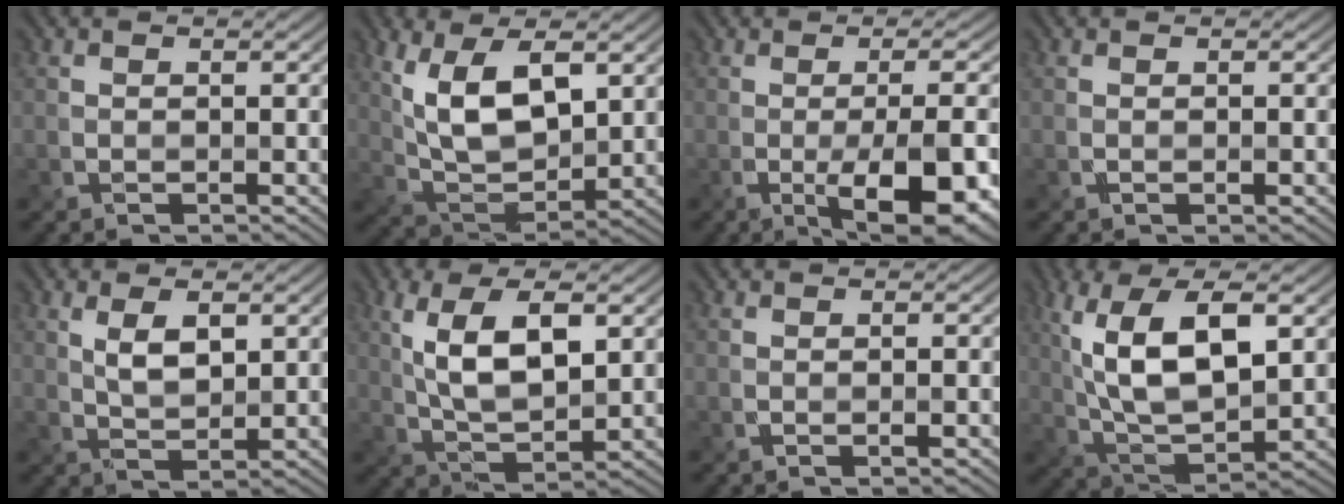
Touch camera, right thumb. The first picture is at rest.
{"total": 9.9, "force": [3.7, 4.7, 7.9], "torque": [-0.171, -0.001, 0.075]}
{"total": 10.6, "force": [-3.6, 3.0, 9.5], "torque": [-0.136, -0.006, -0.042]}
{"total": 0.8, "force": [-0.1, 0.2, 0.8], "torque": [-0.011, 0.001, -0.003]}
{"total": 4.1, "force": [1.7, 1.8, 3.2], "torque": [-0.075, 0.000, 0.038]}
{"total": 9.6, "force": [3.0, 3.9, 8.2], "torque": [-0.166, 0.004, 0.058]}
{"total": 1.1, "force": [-0.2, 0.3, 1.0], "torque": [-0.015, 0.002, -0.004]}
{"total": 12.4, "force": [3.9, 5.2, 10.6], "torque": [-0.214, 0.008, 0.079]}